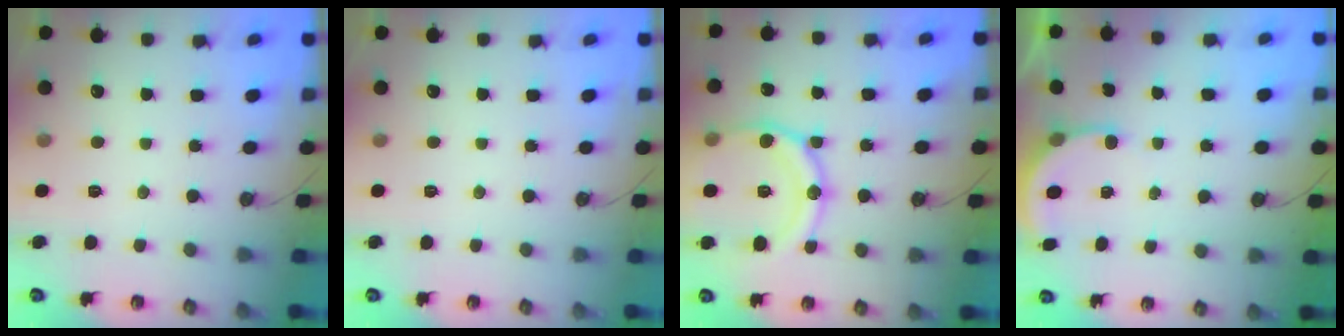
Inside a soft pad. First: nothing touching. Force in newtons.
{"total": 0.0}
{"total": 17.2, "press": 17.1, "slide": 1.9}
{"total": 2.9, "press": 2.9, "slide": 0.2}